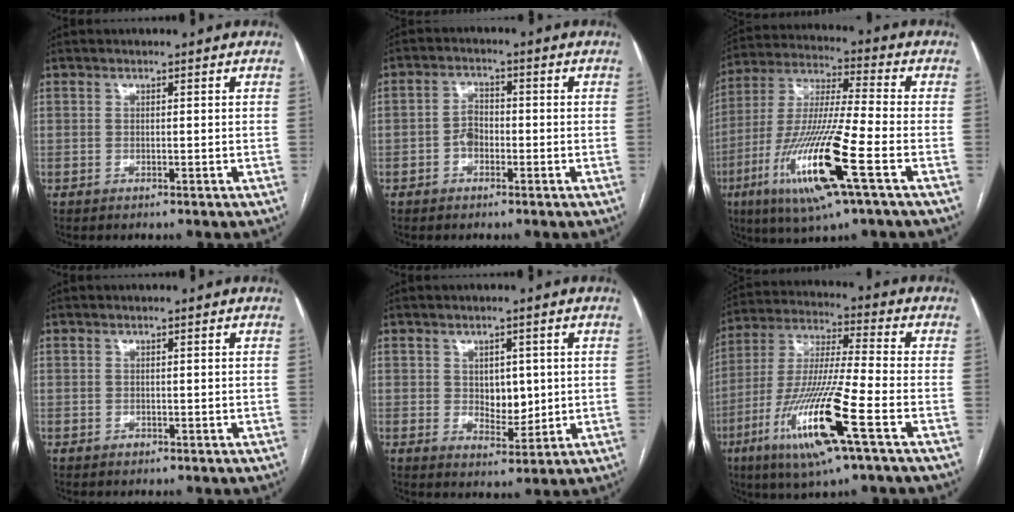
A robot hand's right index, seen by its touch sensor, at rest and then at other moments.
{"total": 3.1, "force": [-1.2, 2.1, 2.0], "torque": [-0.034, 0.011, -0.025]}
{"total": 18.1, "force": [-7.0, 0.8, 16.7], "torque": [-0.350, -0.025, -0.132]}
{"total": 0.0}
{"total": 4.7, "force": [0.7, 2.8, 3.7], "torque": [-0.049, -0.003, 0.019]}
{"total": 17.2, "force": [-7.2, 0.5, 15.6], "torque": [-0.325, -0.023, -0.135]}